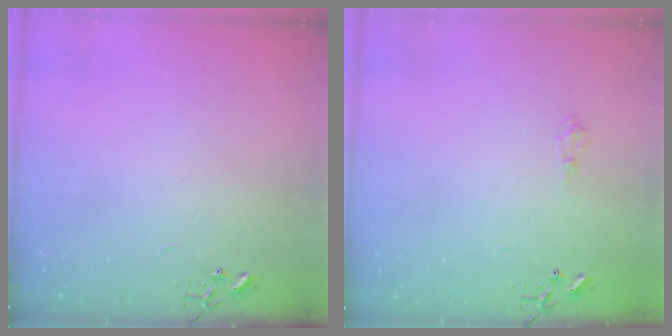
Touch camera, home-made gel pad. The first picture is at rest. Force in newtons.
{"total": 5.8, "press": 5.8, "slide": 0.7}